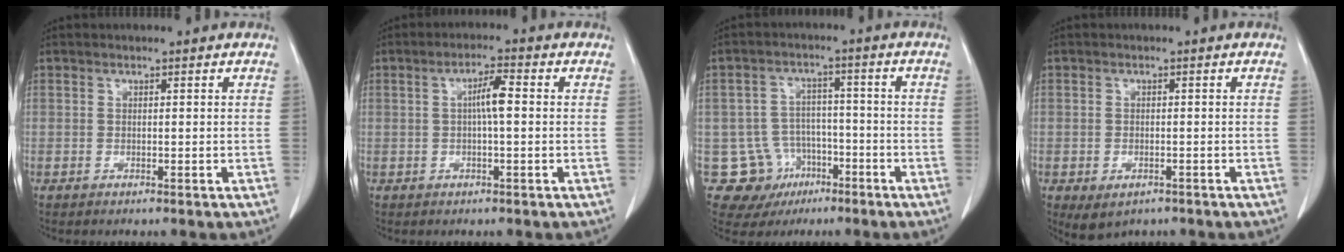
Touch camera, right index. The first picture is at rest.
{"total": 4.0, "force": [0.3, 0.4, 3.9], "torque": [-0.070, 0.008, 0.004]}
{"total": 10.4, "force": [-4.4, 9.3, 1.3], "torque": [-0.031, 0.030, -0.054]}
{"total": 3.7, "force": [-2.0, 2.4, 2.0], "torque": [-0.033, -0.005, -0.018]}